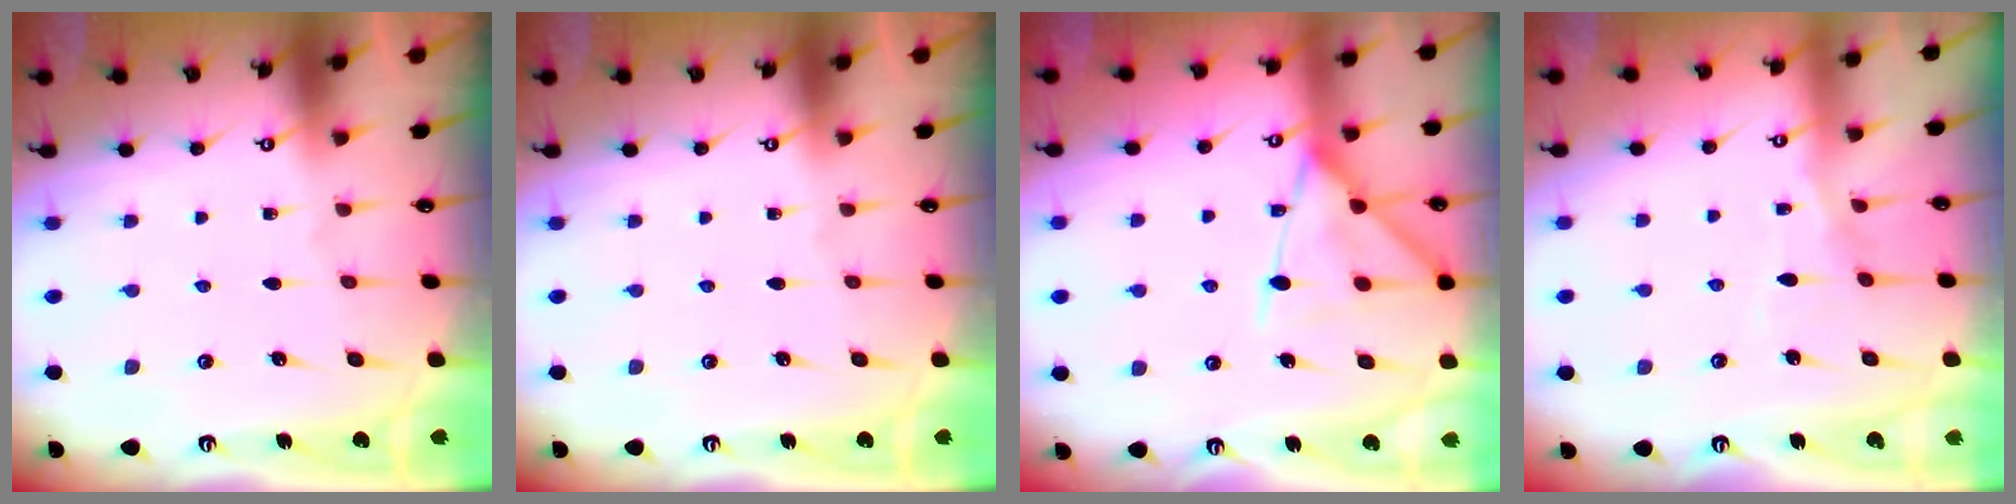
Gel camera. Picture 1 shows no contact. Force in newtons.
{"total": 0.0}
{"total": 14.8, "press": 14.8, "slide": 1.3}
{"total": 5.2, "press": 5.1, "slide": 0.4}